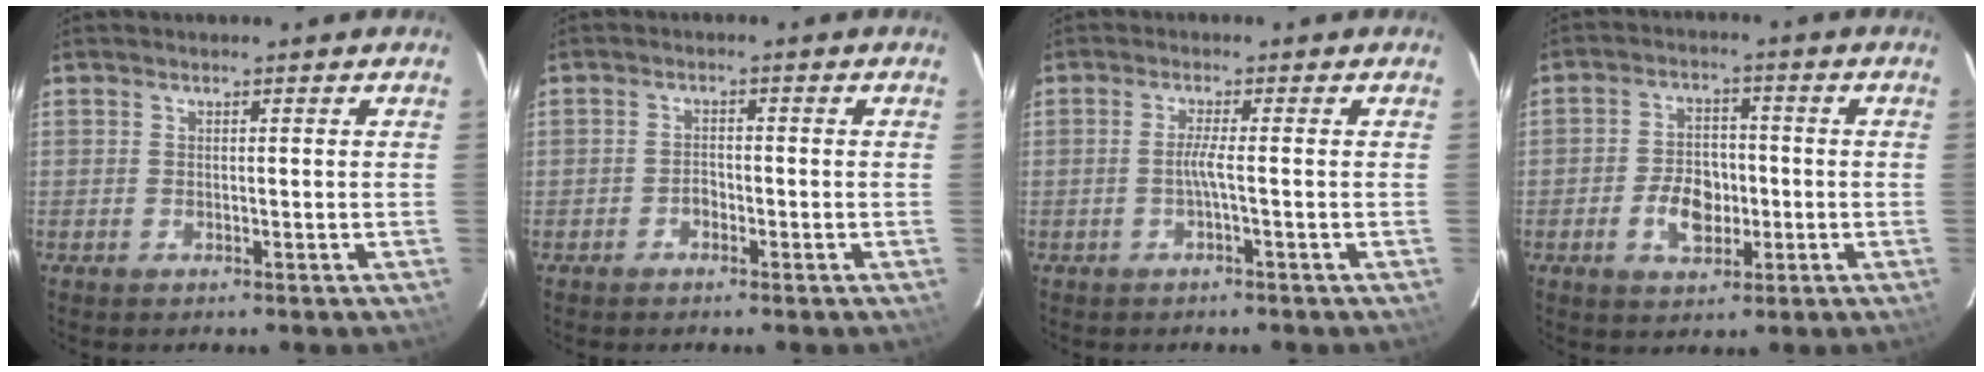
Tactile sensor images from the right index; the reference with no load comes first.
{"total": 1.5, "force": [-1.0, 1.0, 0.5], "torque": [-0.008, 0.004, -0.017]}
{"total": 2.1, "force": [-0.7, -0.6, 1.8], "torque": [-0.038, -0.002, -0.015]}
{"total": 7.5, "force": [-2.1, 5.0, 5.1], "torque": [-0.099, 0.011, -0.028]}